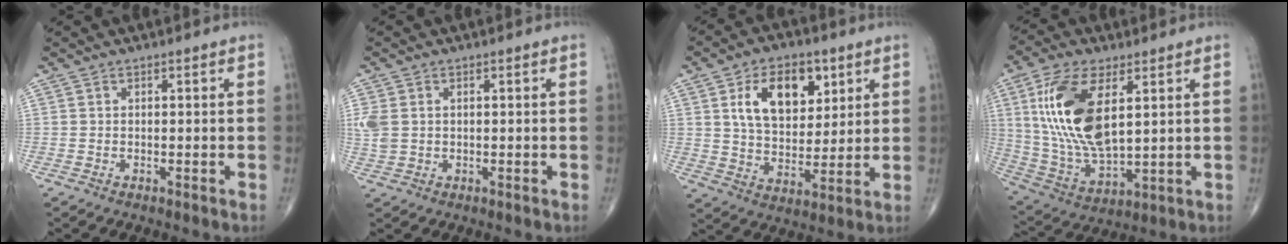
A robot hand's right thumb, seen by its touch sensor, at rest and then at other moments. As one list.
[{"total": 4.1, "force": [0.5, 3.0, 2.7], "torque": [-0.079, 0.006, 0.015]}, {"total": 14.3, "force": [5.5, 8.8, 9.9], "torque": [-0.122, -0.022, 0.101]}, {"total": 18.6, "force": [5.1, 8.7, 15.7], "torque": [-0.316, -0.021, 0.104]}]